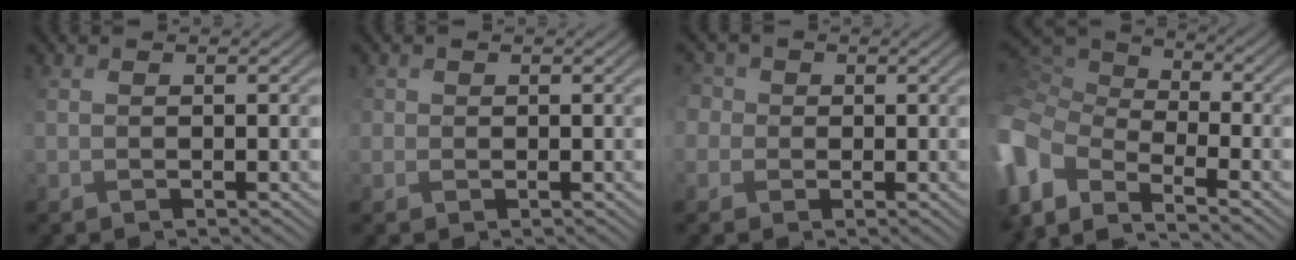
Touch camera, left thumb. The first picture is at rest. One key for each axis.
{"total": 1.7, "fx": 0.6, "fy": 1.6, "fz": 0.1, "tx": -0.008, "ty": 0.007, "tz": 0.005}
{"total": 4.2, "fx": 0.5, "fy": 3.9, "fz": 1.2, "tx": -0.053, "ty": 0.013, "tz": -0.019}
{"total": 11.3, "fx": -5.1, "fy": 6.4, "fz": 7.7, "tx": -0.236, "ty": -0.007, "tz": -0.088}